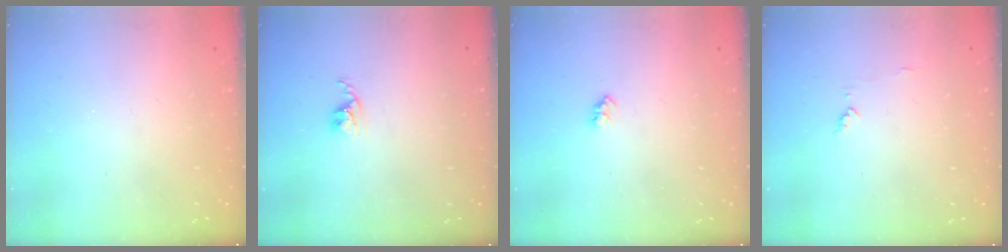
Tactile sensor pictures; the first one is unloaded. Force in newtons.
{"total": 2.7, "press": 2.7, "slide": 0.4}
{"total": 2.3, "press": 2.2, "slide": 0.4}
{"total": 4.1, "press": 4.0, "slide": 0.8}